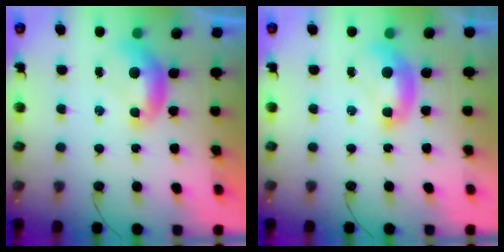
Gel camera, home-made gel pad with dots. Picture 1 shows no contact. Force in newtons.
{"total": 1.2, "press": 1.2, "slide": 0.3}